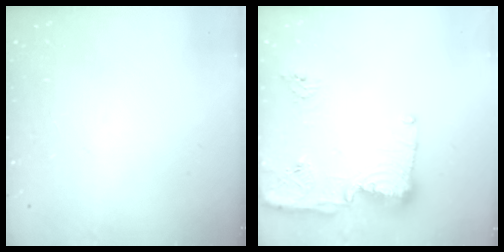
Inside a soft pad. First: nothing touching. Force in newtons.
{"total": 14.8, "press": 14.7, "slide": 1.5}